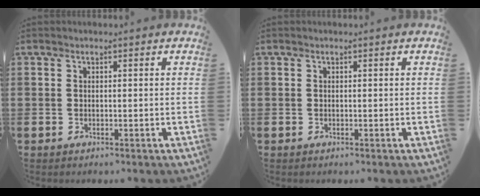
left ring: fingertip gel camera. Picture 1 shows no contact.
{"total": 0.0}